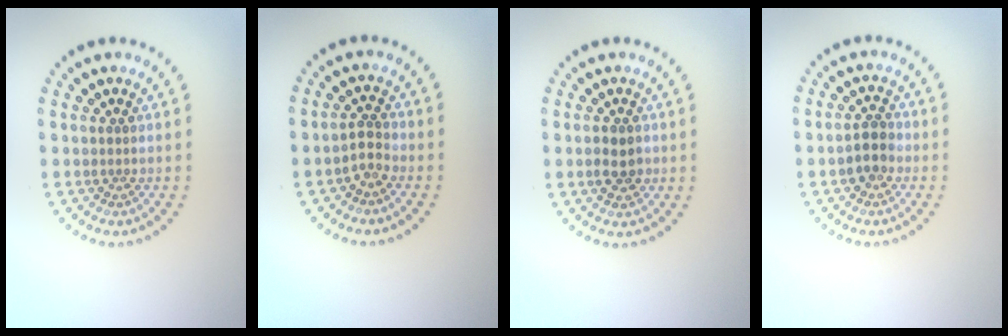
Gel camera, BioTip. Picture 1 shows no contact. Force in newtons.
{"total": 1.8, "press": 1.4, "slide": 1.1}
{"total": 2.1, "press": 2.1, "slide": 0.2}
{"total": 2.3, "press": 2.1, "slide": 0.8}